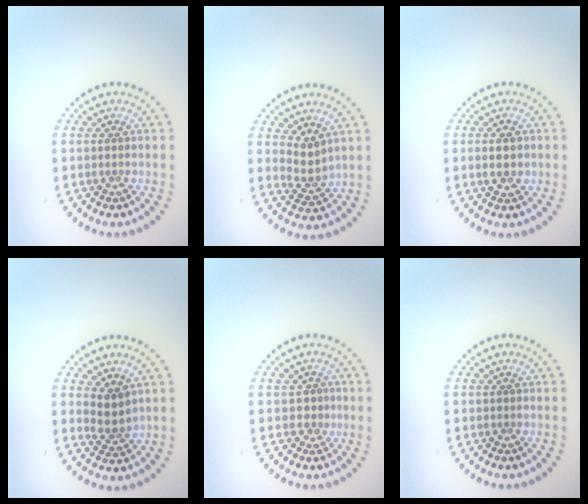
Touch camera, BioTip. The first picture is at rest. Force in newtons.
{"total": 2.2, "press": 1.7, "slide": 1.5}
{"total": 2.8, "press": 2.8, "slide": 0.2}
{"total": 2.3, "press": 1.8, "slide": 1.3}
{"total": 1.0, "press": 0.8, "slide": 0.7}
{"total": 0.0}